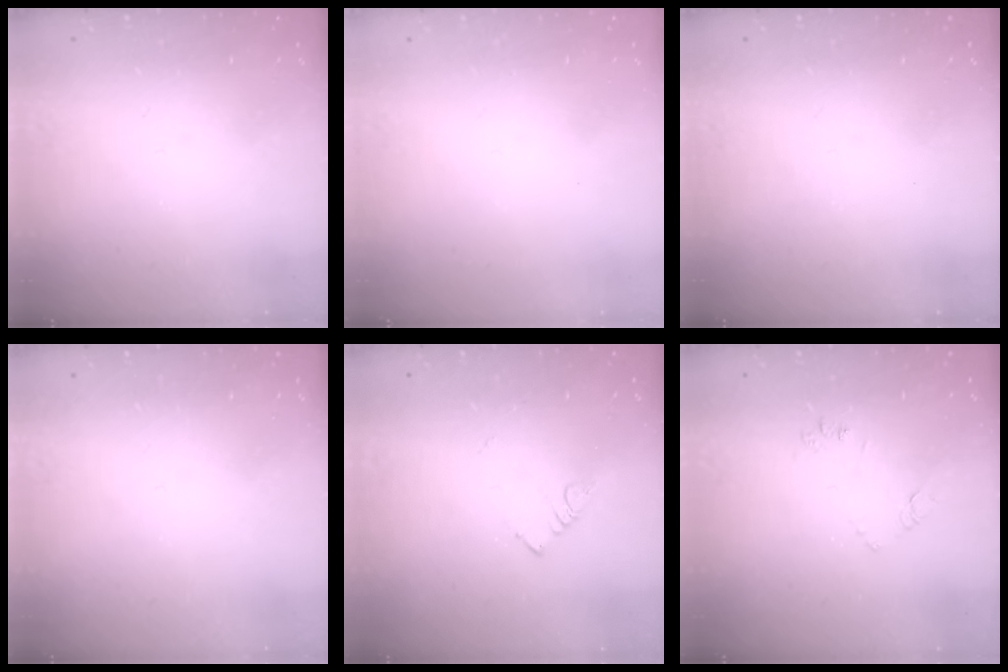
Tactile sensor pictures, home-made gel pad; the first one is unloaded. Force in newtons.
{"total": 1.7, "press": 1.6, "slide": 0.1}
{"total": 0.0}
{"total": 0.0}
{"total": 3.0, "press": 2.9, "slide": 0.4}
{"total": 7.9, "press": 7.9, "slide": 0.6}